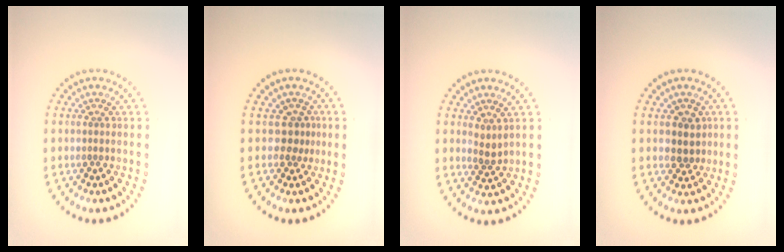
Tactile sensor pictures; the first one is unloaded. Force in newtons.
{"total": 1.8, "press": 1.4, "slide": 1.2}
{"total": 1.3, "press": 1.1, "slide": 0.7}
{"total": 2.2, "press": 2.1, "slide": 0.9}